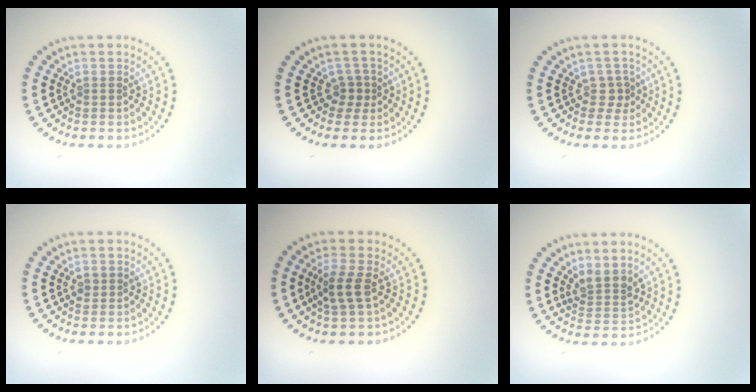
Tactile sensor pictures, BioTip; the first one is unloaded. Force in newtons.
{"total": 1.4, "press": 1.1, "slide": 0.9}
{"total": 1.5, "press": 1.1, "slide": 1.1}
{"total": 0.9, "press": 0.9, "slide": 0.1}
{"total": 2.4, "press": 2.2, "slide": 1.0}
{"total": 2.4, "press": 1.8, "slide": 1.5}